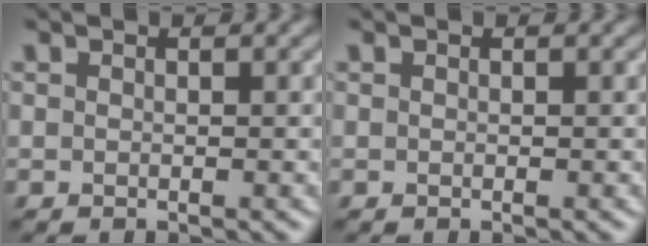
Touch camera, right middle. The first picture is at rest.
{"total": 0.0}